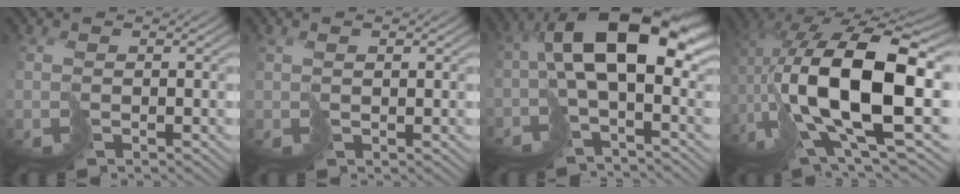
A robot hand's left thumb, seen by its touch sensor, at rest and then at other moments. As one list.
[{"total": 0.8, "force": [0.7, 0.1, 0.4], "torque": [-0.005, 0.003, 0.016]}, {"total": 13.3, "force": [0.0, 5.8, 12.0], "torque": [-0.208, 0.019, -0.006]}, {"total": 18.1, "force": [-0.2, 8.4, 16.0], "torque": [-0.325, -0.005, 0.003]}]